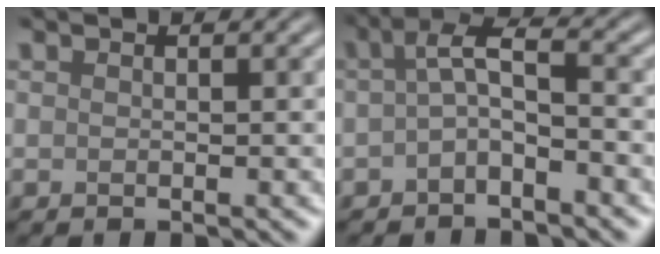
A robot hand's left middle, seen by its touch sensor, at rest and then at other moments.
{"total": 2.9, "force": [-0.7, 1.0, 2.6], "torque": [-0.050, 0.011, -0.020]}